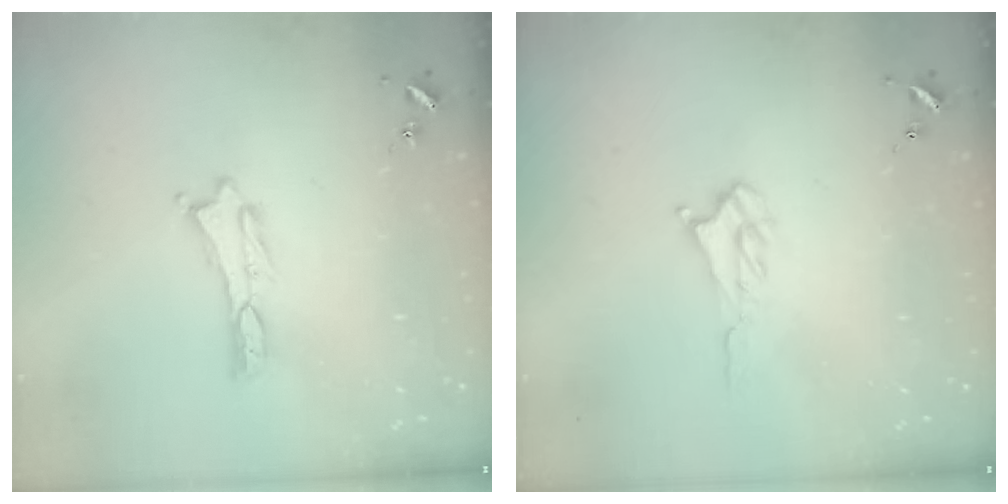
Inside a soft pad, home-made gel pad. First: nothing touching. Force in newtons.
{"total": 2.5, "press": 2.5, "slide": 0.3}